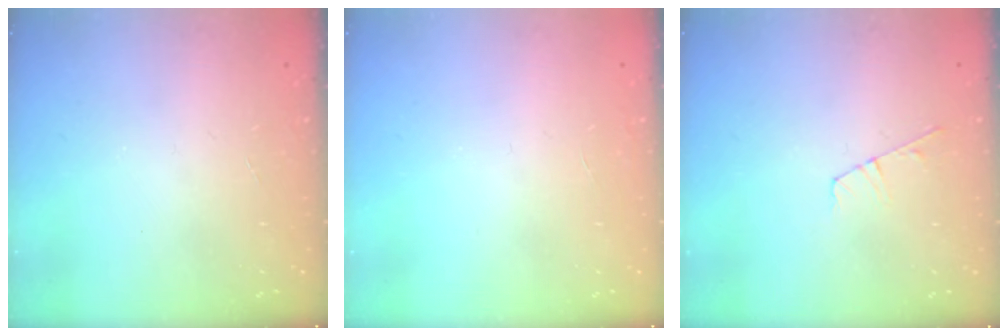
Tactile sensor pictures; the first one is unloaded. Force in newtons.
{"total": 0.0}
{"total": 4.0, "press": 4.0, "slide": 0.4}